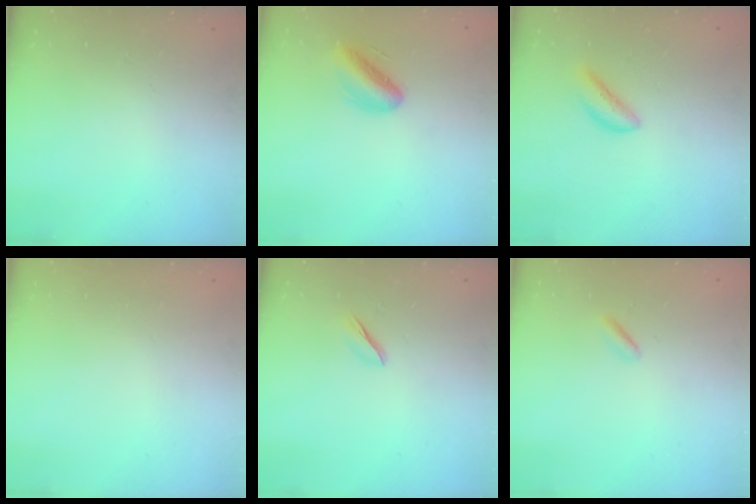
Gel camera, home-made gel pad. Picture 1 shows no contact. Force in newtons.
{"total": 8.3, "press": 8.0, "slide": 2.1}
{"total": 3.5, "press": 3.4, "slide": 0.5}
{"total": 2.2, "press": 2.2, "slide": 0.1}
{"total": 2.0, "press": 2.0, "slide": 0.6}
{"total": 0.0}